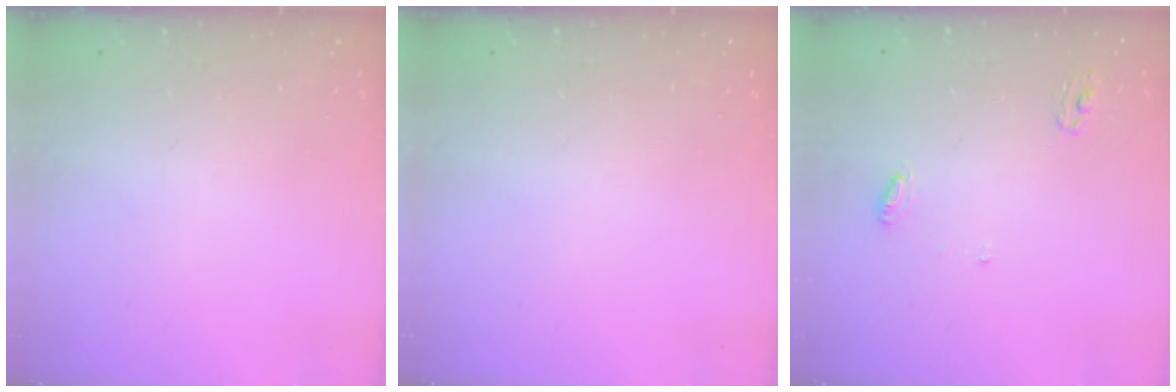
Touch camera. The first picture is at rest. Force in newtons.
{"total": 0.0}
{"total": 4.9, "press": 4.9, "slide": 0.3}